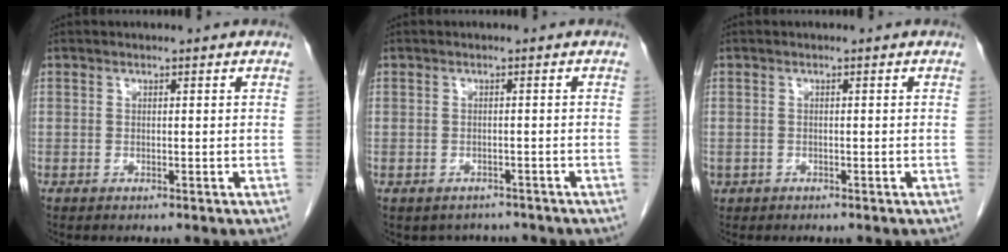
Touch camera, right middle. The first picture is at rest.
{"total": 3.5, "force": [-3.0, 1.8, 0.0], "torque": [0.000, 0.008, -0.040]}
{"total": 0.8, "force": [-0.4, 0.7, 0.0], "torque": [-0.009, 0.004, -0.003]}